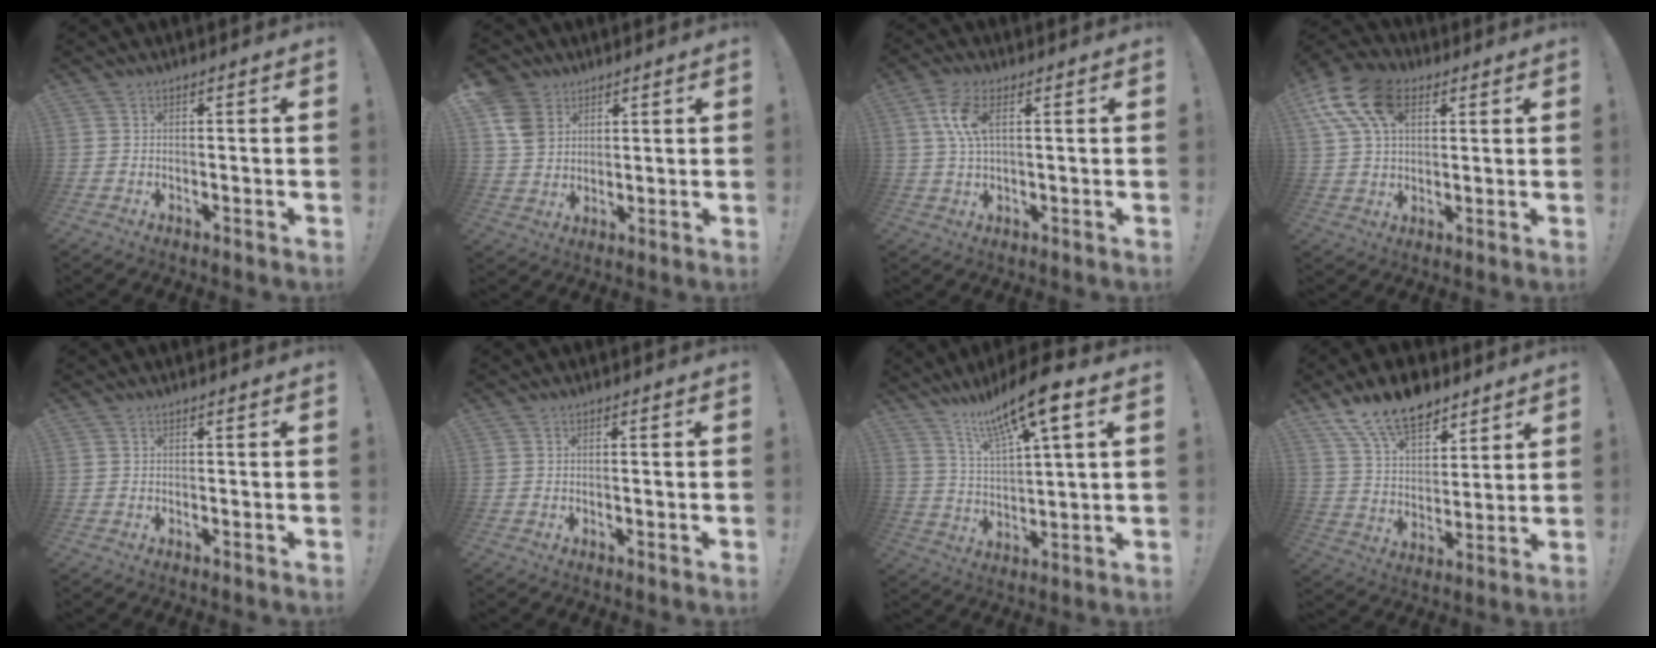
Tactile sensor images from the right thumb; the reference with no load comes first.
{"total": 9.0, "force": [4.3, 7.1, 3.3], "torque": [-0.061, -0.017, 0.088]}
{"total": 8.2, "force": [2.3, 3.6, 7.0], "torque": [-0.150, -0.001, 0.038]}
{"total": 16.4, "force": [6.8, 10.4, 10.7], "torque": [-0.207, -0.016, 0.125]}
{"total": 0.0}
{"total": 0.5, "force": [-0.3, 0.0, 0.4], "torque": [-0.005, -0.001, -0.006]}
{"total": 13.7, "force": [9.0, 2.9, 9.9], "torque": [-0.175, -0.044, 0.144]}
{"total": 15.1, "force": [10.9, 7.6, 7.1], "torque": [-0.129, -0.064, 0.202]}